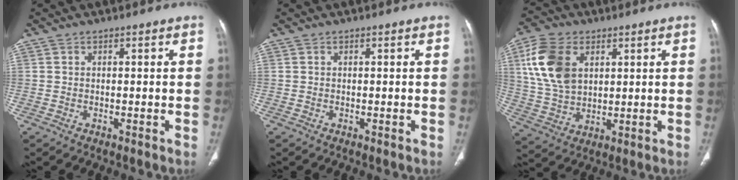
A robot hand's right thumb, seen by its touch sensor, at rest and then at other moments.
{"total": 0.0}
{"total": 13.4, "force": [4.4, 8.8, 9.1], "torque": [-0.171, -0.006, 0.091]}